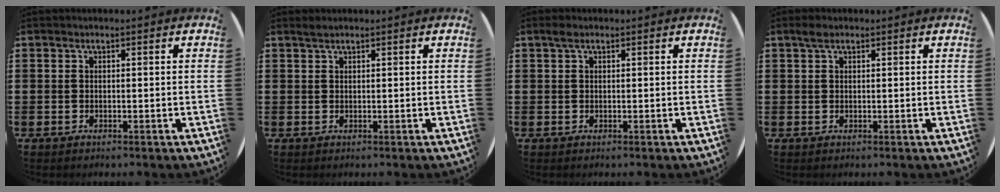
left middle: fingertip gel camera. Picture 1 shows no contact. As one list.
[{"total": 0.7, "force": [0.7, 0.0, 0.2], "torque": [-0.005, 0.000, 0.014]}, {"total": 0.8, "force": [0.5, 0.5, 0.5], "torque": [-0.011, 0.005, 0.009]}, {"total": 1.3, "force": [0.9, 0.7, 0.7], "torque": [-0.009, 0.002, 0.014]}]